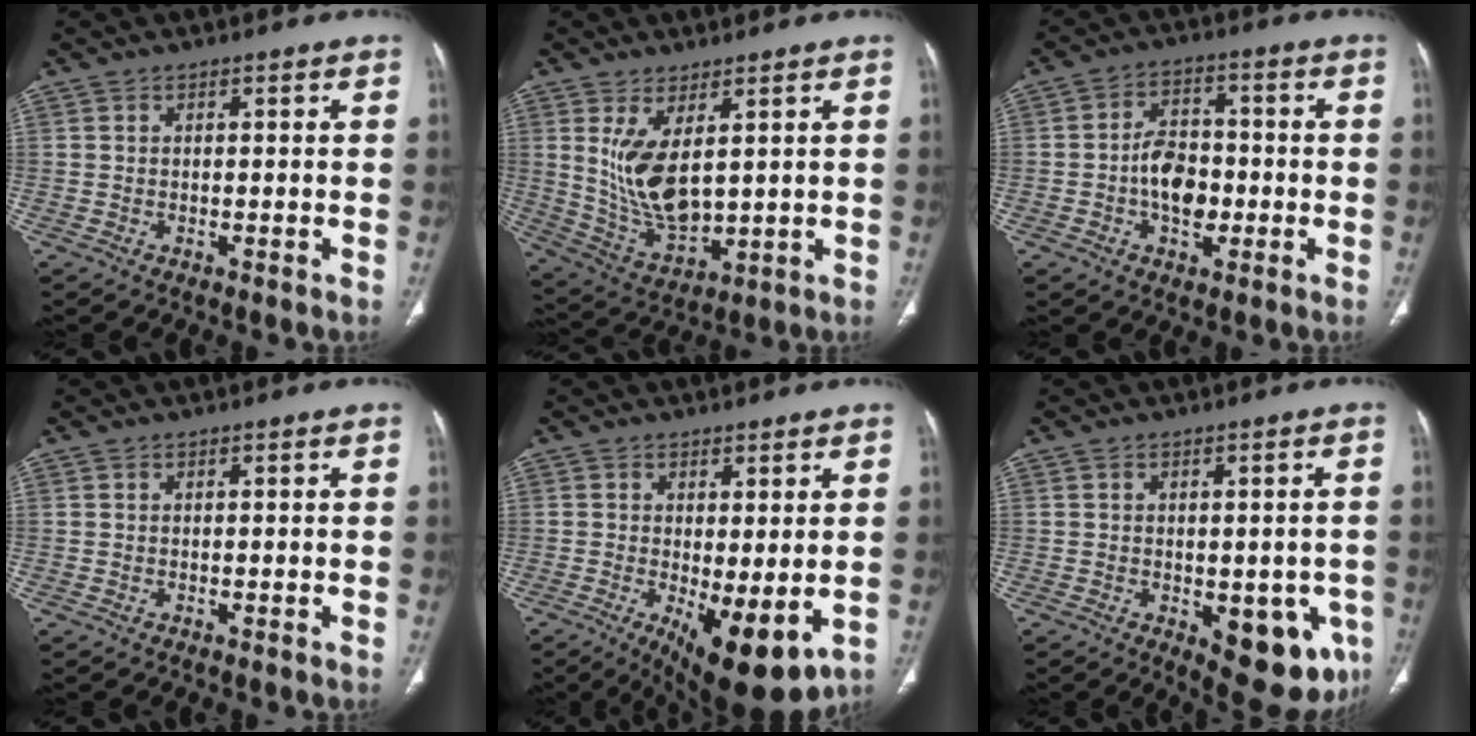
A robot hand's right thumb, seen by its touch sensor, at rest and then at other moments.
{"total": 11.2, "force": [2.9, 5.3, 9.4], "torque": [-0.174, -0.026, 0.077]}
{"total": 8.6, "force": [-1.7, 5.8, 6.2], "torque": [-0.080, 0.019, -0.035]}
{"total": 0.0}
{"total": 11.3, "force": [-2.7, 4.2, 10.1], "torque": [-0.148, -0.022, -0.024]}
{"total": 12.8, "force": [-4.2, 6.3, 10.3], "torque": [-0.098, -0.002, -0.036]}